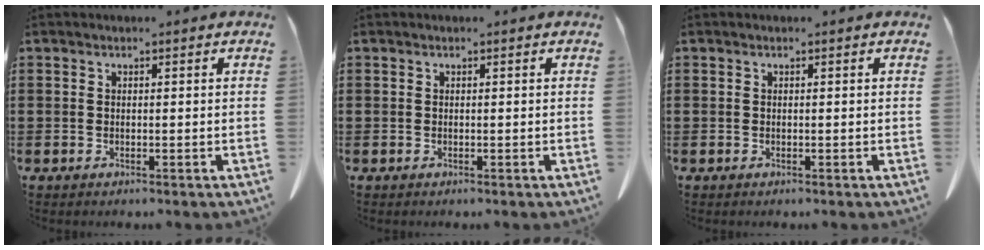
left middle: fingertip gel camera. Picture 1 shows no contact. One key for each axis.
{"total": 0.0}
{"total": 0.0}